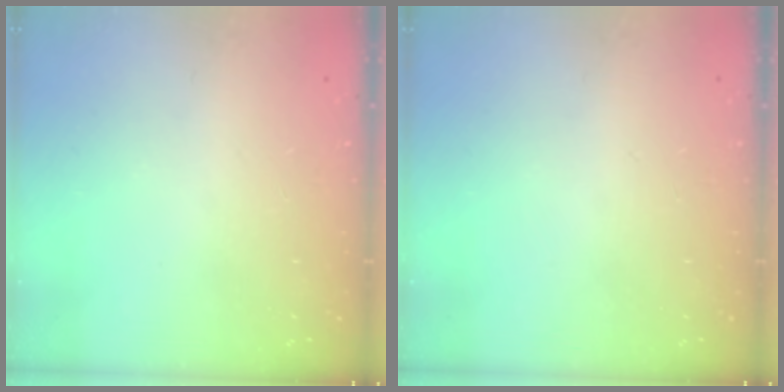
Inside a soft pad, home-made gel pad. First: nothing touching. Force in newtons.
{"total": 0.0}